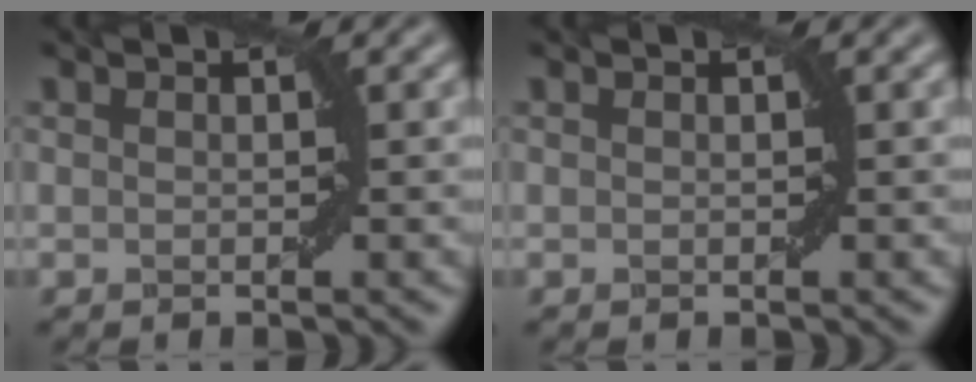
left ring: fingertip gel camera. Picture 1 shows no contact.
{"total": 0.0}